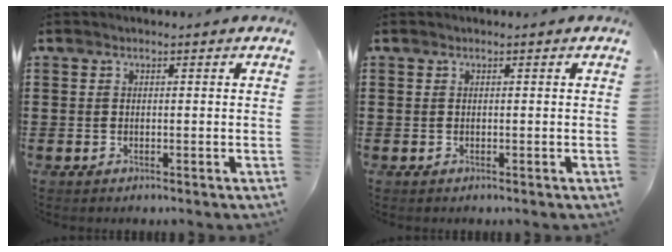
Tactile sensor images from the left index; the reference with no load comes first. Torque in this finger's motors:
{"motor_torque": [0.00, 0.00, -0.01, 0.00]}